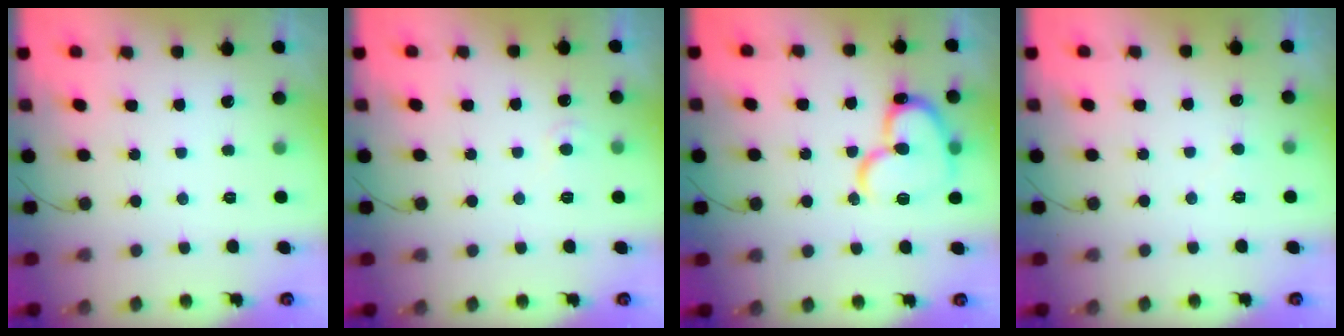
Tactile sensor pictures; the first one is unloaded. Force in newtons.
{"total": 4.0, "press": 3.9, "slide": 0.4}
{"total": 17.5, "press": 17.4, "slide": 1.6}
{"total": 3.7, "press": 3.7, "slide": 0.3}